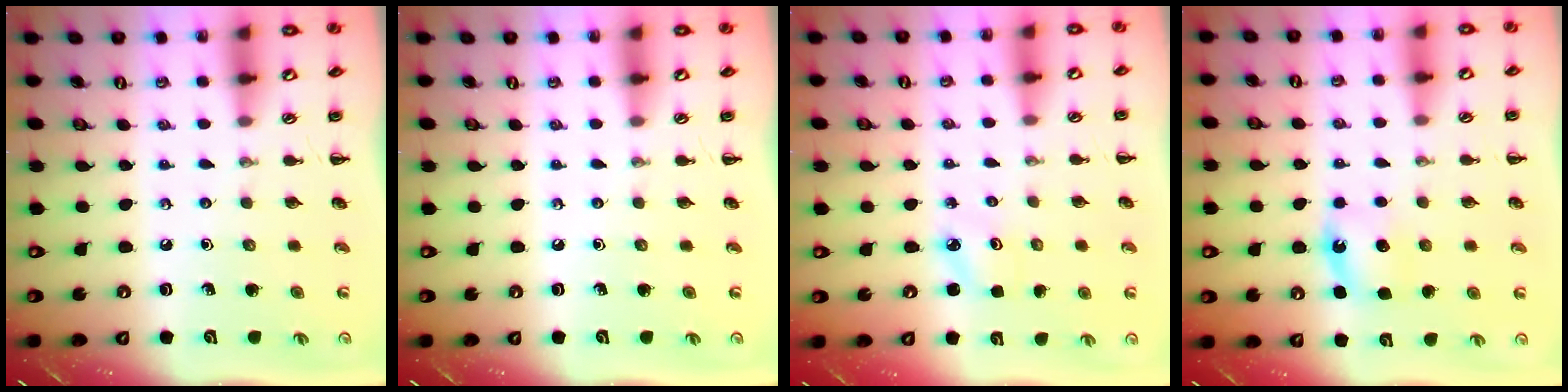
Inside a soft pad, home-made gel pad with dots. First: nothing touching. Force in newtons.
{"total": 0.0}
{"total": 2.5, "press": 2.4, "slide": 0.6}
{"total": 5.6, "press": 5.3, "slide": 1.8}